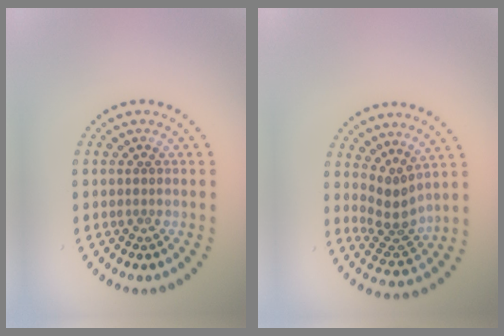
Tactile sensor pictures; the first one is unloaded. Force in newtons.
{"total": 3.0, "press": 2.2, "slide": 2.0}